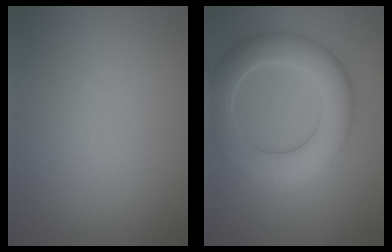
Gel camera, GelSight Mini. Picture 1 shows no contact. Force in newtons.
{"total": 7.7, "press": 7.7, "slide": 0.5}